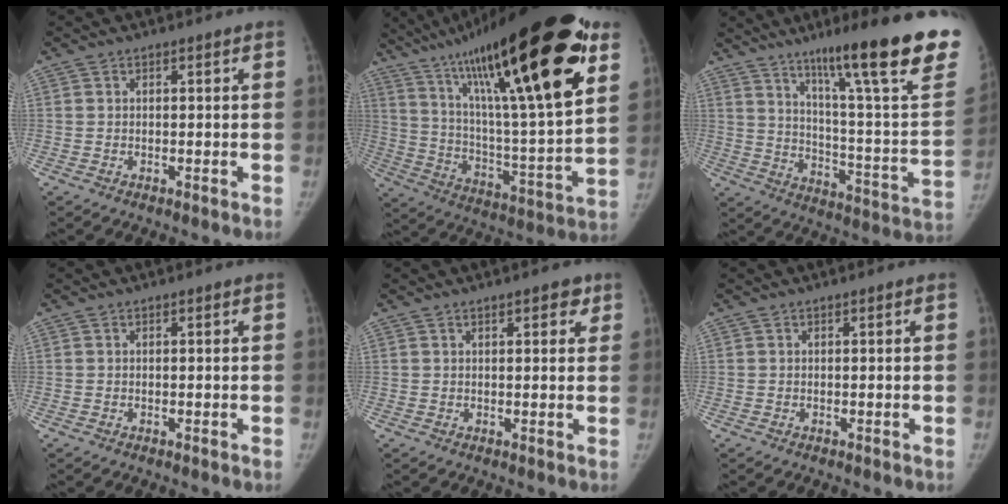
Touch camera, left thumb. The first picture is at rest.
{"total": 36.1, "force": [20.6, 7.2, 28.8], "torque": [-0.418, -0.038, 0.345]}
{"total": 30.5, "force": [19.0, 3.7, 23.6], "torque": [-0.284, -0.080, 0.281]}
{"total": 0.0}
{"total": 3.5, "force": [2.1, 1.4, 2.4], "torque": [-0.013, -0.005, 0.023]}
{"total": 0.0}